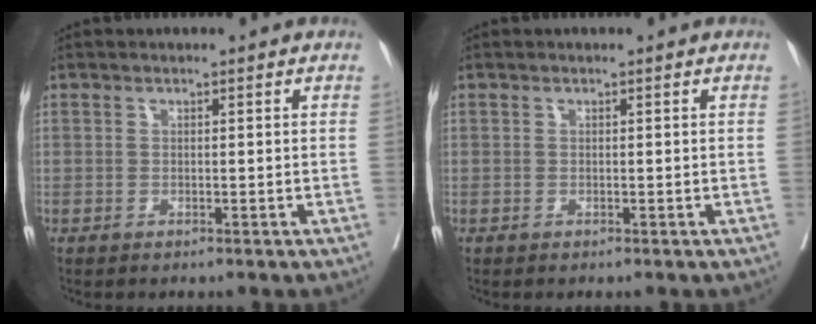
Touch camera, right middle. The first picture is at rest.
{"total": 0.0}